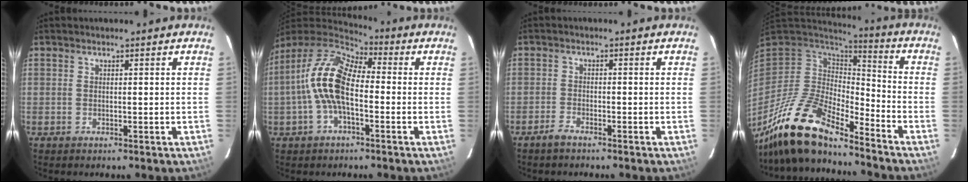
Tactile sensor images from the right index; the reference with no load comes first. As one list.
[{"total": 13.1, "force": [-1.5, 6.0, 11.6], "torque": [-0.231, 0.015, -0.039]}, {"total": 2.2, "force": [-2.1, 0.3, 0.4], "torque": [-0.023, 0.000, -0.043]}, {"total": 17.5, "force": [-14.1, 3.8, 9.6], "torque": [-0.188, -0.031, -0.270]}]